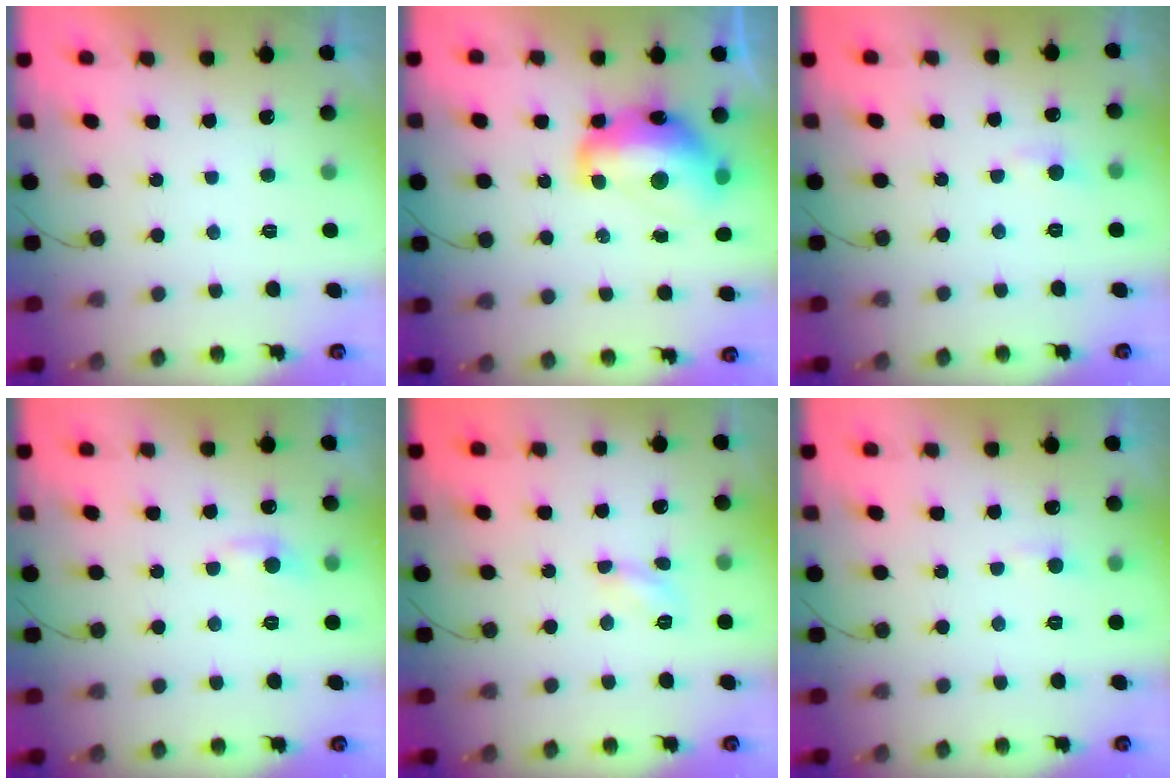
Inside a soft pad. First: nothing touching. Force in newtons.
{"total": 15.3, "press": 15.2, "slide": 1.5}
{"total": 5.3, "press": 5.3, "slide": 0.7}
{"total": 5.3, "press": 5.3, "slide": 0.7}
{"total": 4.4, "press": 4.3, "slide": 0.6}
{"total": 3.1, "press": 3.1, "slide": 0.4}